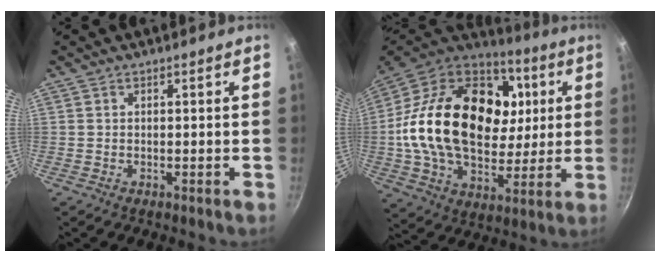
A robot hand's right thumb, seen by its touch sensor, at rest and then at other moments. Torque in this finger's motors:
{"motor_torque": [-1.23, 3.17, 1.59, -1.18, 0.84]}